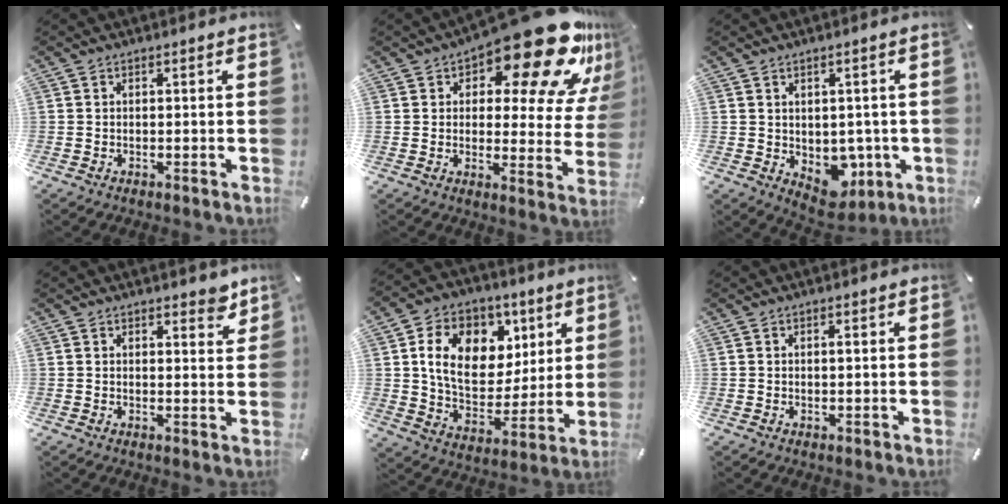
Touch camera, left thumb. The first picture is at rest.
{"total": 22.6, "force": [14.7, 8.3, 15.1], "torque": [-0.195, -0.106, 0.240]}
{"total": 5.9, "force": [-0.1, 5.2, 2.7], "torque": [-0.012, -0.010, 0.005]}
{"total": 3.5, "force": [2.9, 1.6, 1.1], "torque": [-0.003, -0.017, 0.047]}
{"total": 15.8, "force": [6.1, 11.8, 8.5], "torque": [-0.136, -0.015, 0.115]}
{"total": 0.9, "force": [0.3, 0.2, 0.8], "torque": [-0.014, 0.001, 0.003]}